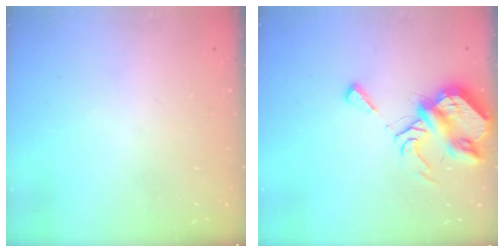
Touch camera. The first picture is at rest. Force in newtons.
{"total": 8.9, "press": 8.8, "slide": 1.3}